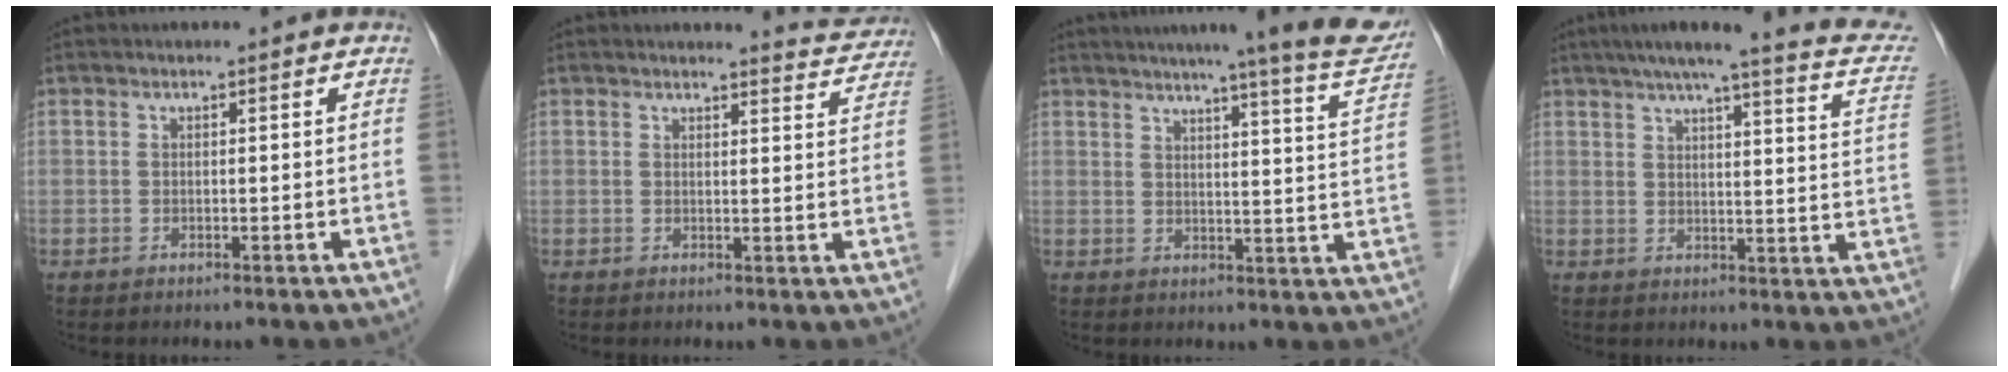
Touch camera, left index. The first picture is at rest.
{"total": 4.3, "force": [4.3, 0.3, -0.4], "torque": [0.002, -0.025, 0.033]}
{"total": 17.3, "force": [15.0, -0.6, 8.5], "torque": [-0.117, -0.047, 0.170]}
{"total": 19.2, "force": [15.5, 1.7, 11.2], "torque": [-0.152, -0.007, 0.172]}